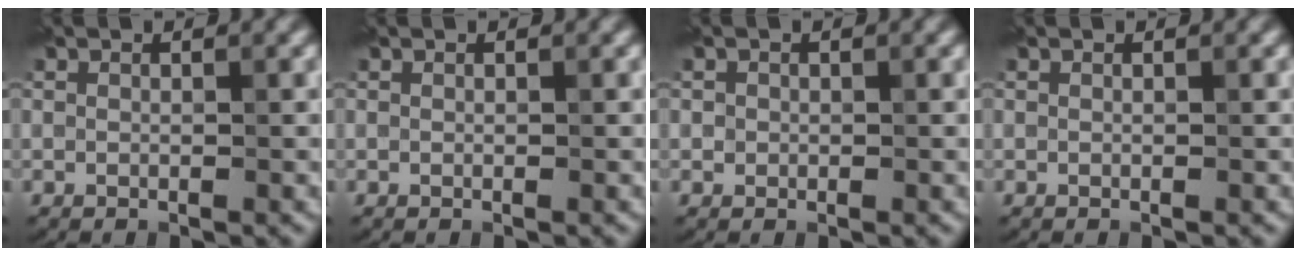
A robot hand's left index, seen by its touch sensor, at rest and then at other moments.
{"total": 0.0}
{"total": 0.6, "force": [0.1, 0.6, 0.1], "torque": [0.006, -0.002, -0.001]}
{"total": 0.0}